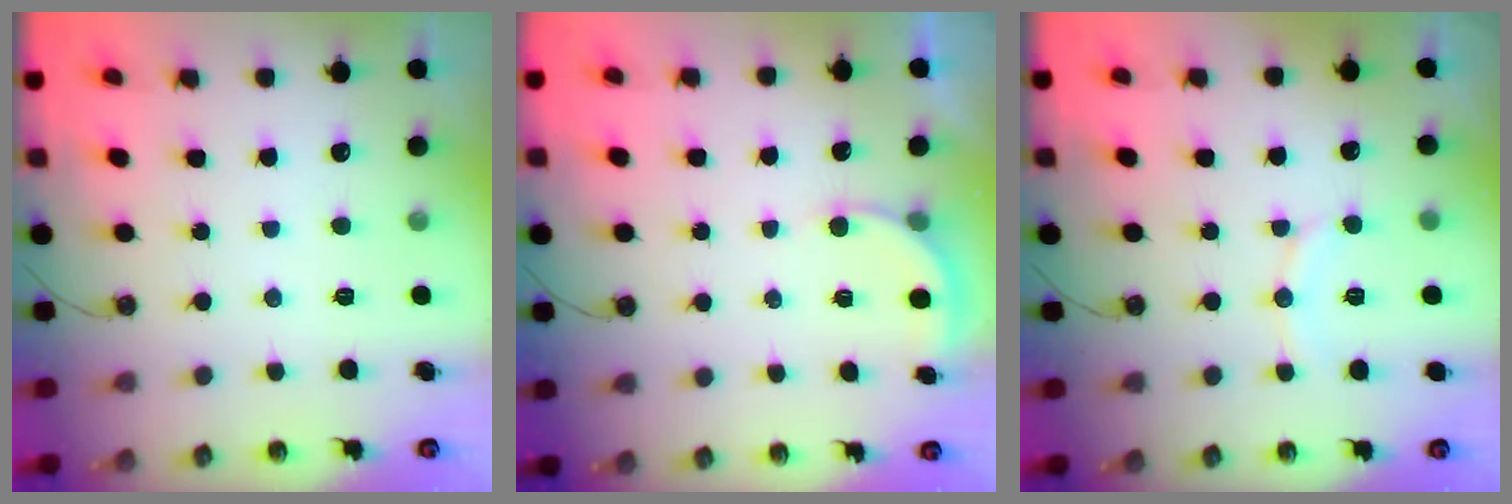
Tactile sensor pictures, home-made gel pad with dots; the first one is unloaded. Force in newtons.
{"total": 4.3, "press": 4.3, "slide": 0.4}
{"total": 6.8, "press": 6.8, "slide": 0.5}